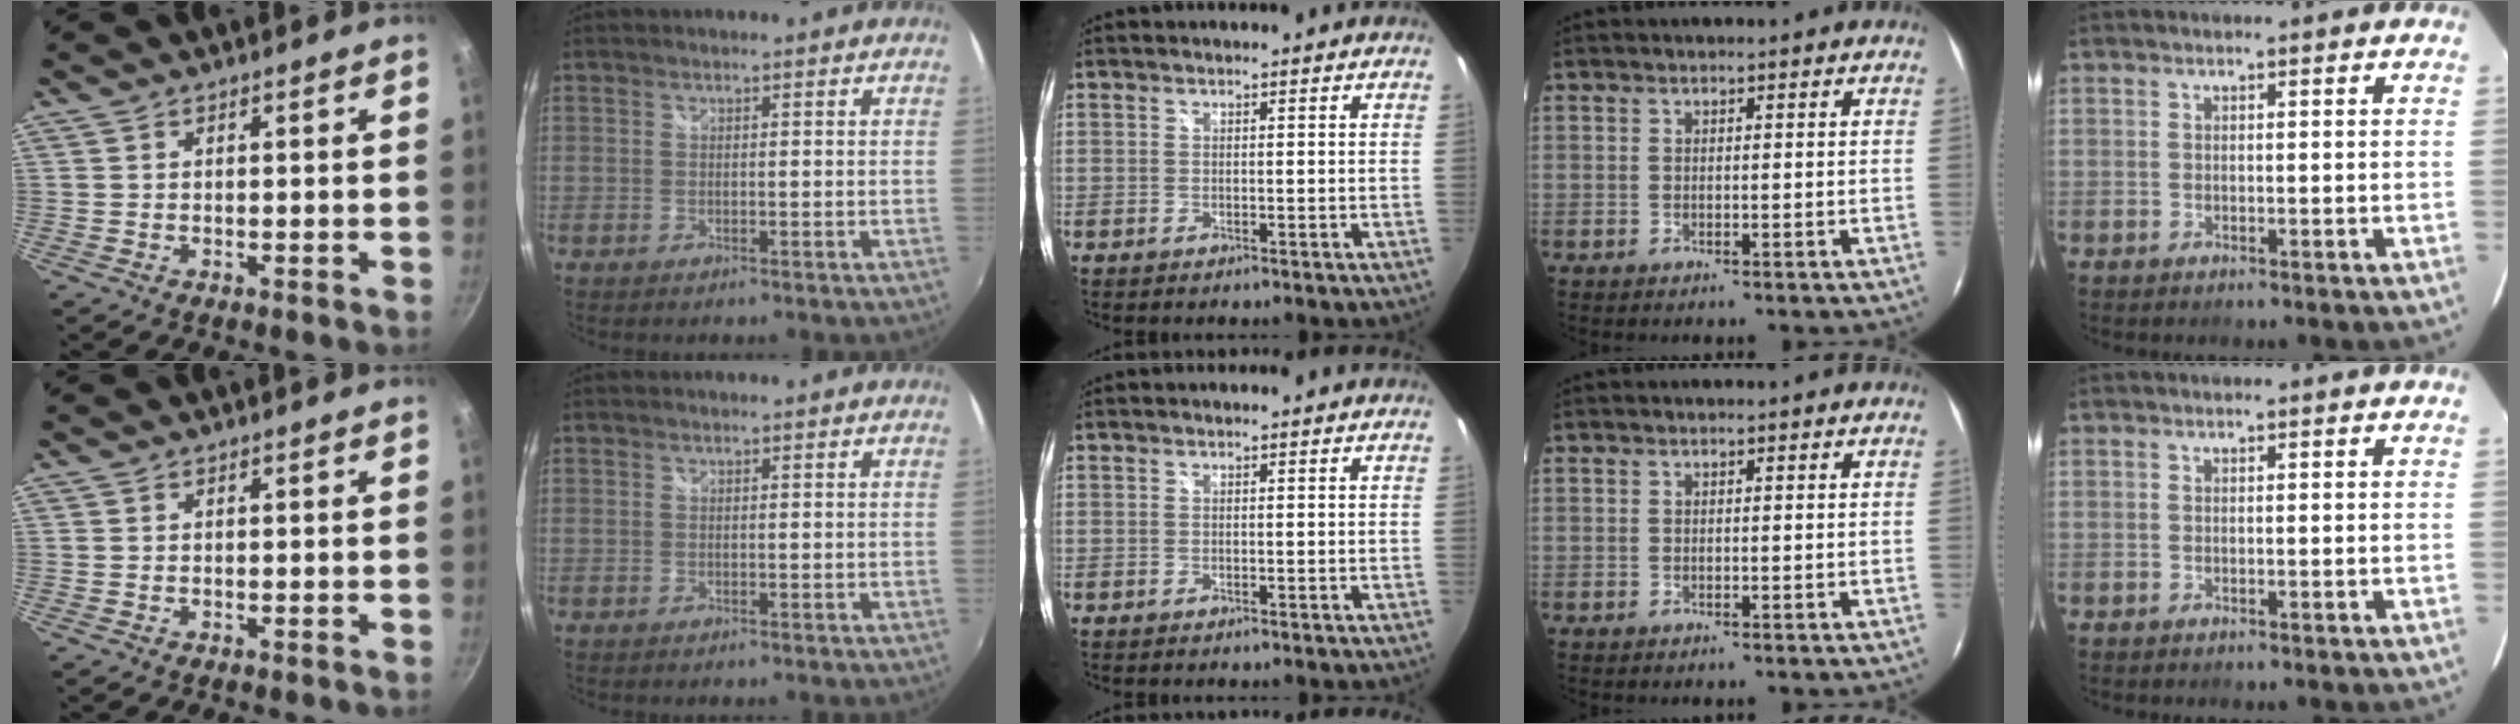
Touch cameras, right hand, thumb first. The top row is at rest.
{}